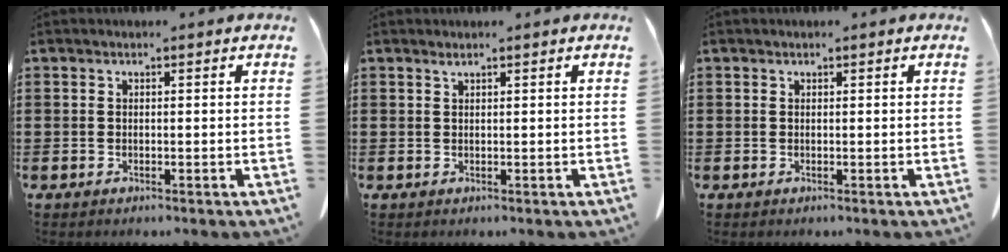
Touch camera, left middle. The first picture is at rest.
{"total": 0.8, "force": [0.6, -0.1, 0.5], "torque": [-0.012, -0.004, 0.014]}
{"total": 0.0}